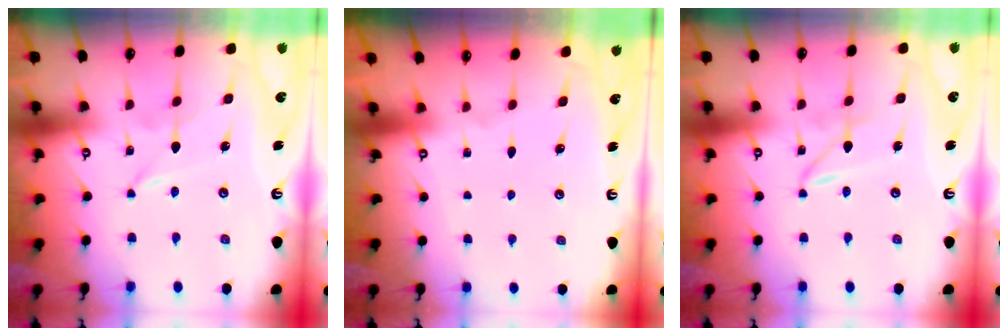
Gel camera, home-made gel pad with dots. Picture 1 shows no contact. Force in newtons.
{"total": 0.0}
{"total": 1.9, "press": 1.9, "slide": 0.2}